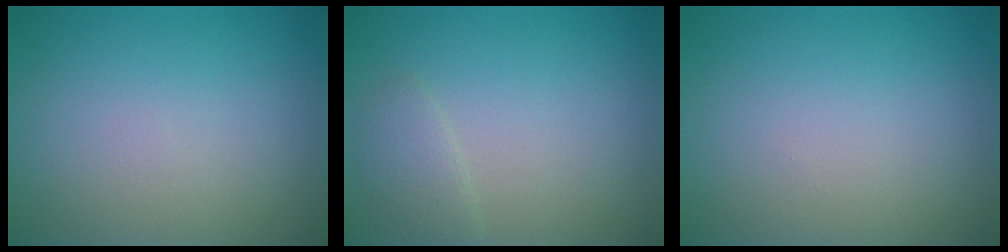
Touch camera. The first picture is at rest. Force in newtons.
{"total": 1.6, "press": 1.6, "slide": 0.1}
{"total": 0.0}